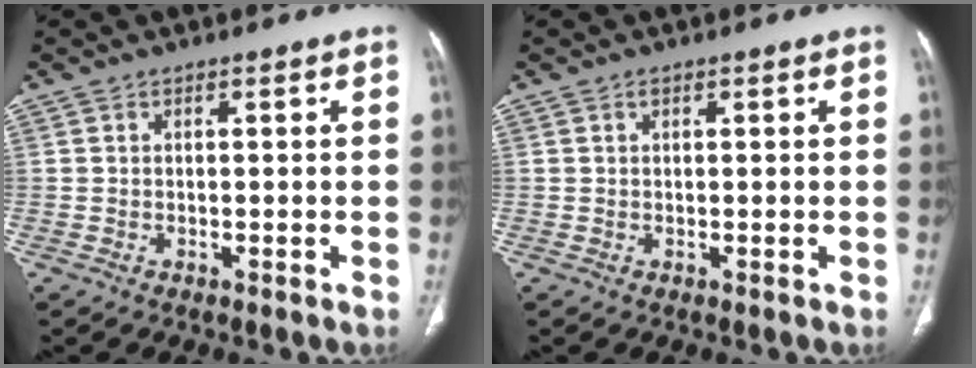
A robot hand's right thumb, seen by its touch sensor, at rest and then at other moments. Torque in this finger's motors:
{"motor_torque": [0.22, 0.07, 0.08, -0.16, 0.04]}